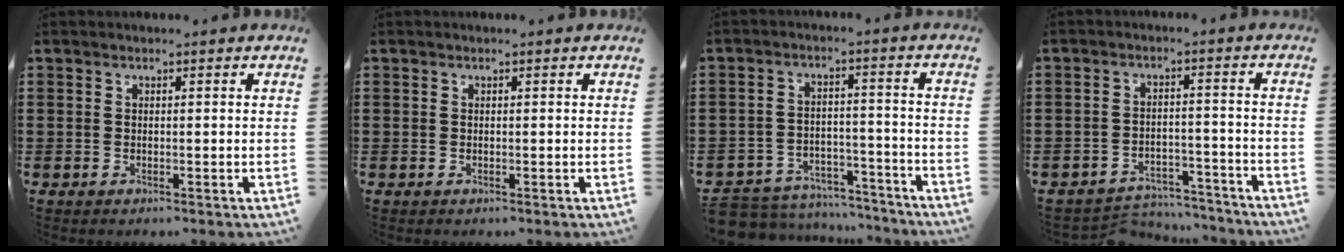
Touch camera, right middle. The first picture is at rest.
{"total": 0.0}
{"total": 6.9, "force": [-6.7, 1.5, 0.7], "torque": [-0.018, 0.019, -0.136]}
{"total": 4.5, "force": [-4.4, 0.8, 0.3], "torque": [-0.015, 0.005, -0.095]}